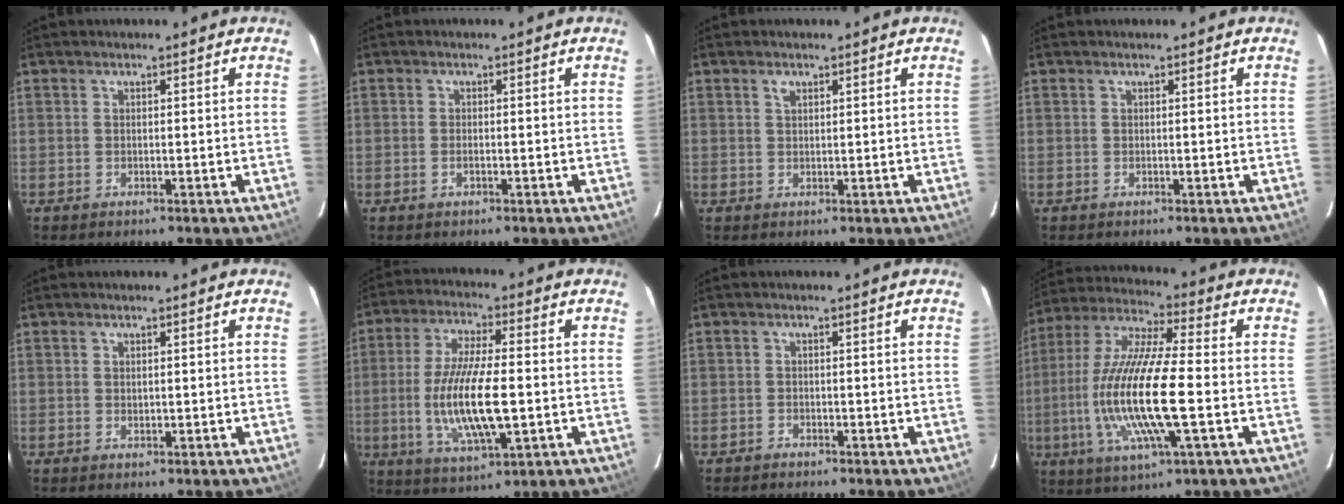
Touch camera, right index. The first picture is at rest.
{"total": 1.2, "force": [-0.5, 0.5, 0.9], "torque": [-0.020, 0.001, -0.009]}
{"total": 1.2, "force": [0.7, 0.7, 0.6], "torque": [-0.013, 0.003, 0.013]}
{"total": 0.0}
{"total": 0.7, "force": [0.2, 0.5, 0.5], "torque": [-0.006, 0.001, 0.004]}
{"total": 14.8, "force": [-2.1, 3.9, 14.1], "torque": [-0.278, -0.013, -0.036]}
{"total": 1.2, "force": [-1.1, 0.4, -0.1], "torque": [-0.007, 0.003, -0.020]}
{"total": 18.1, "force": [-3.3, 3.0, 17.5], "torque": [-0.350, -0.013, -0.066]}